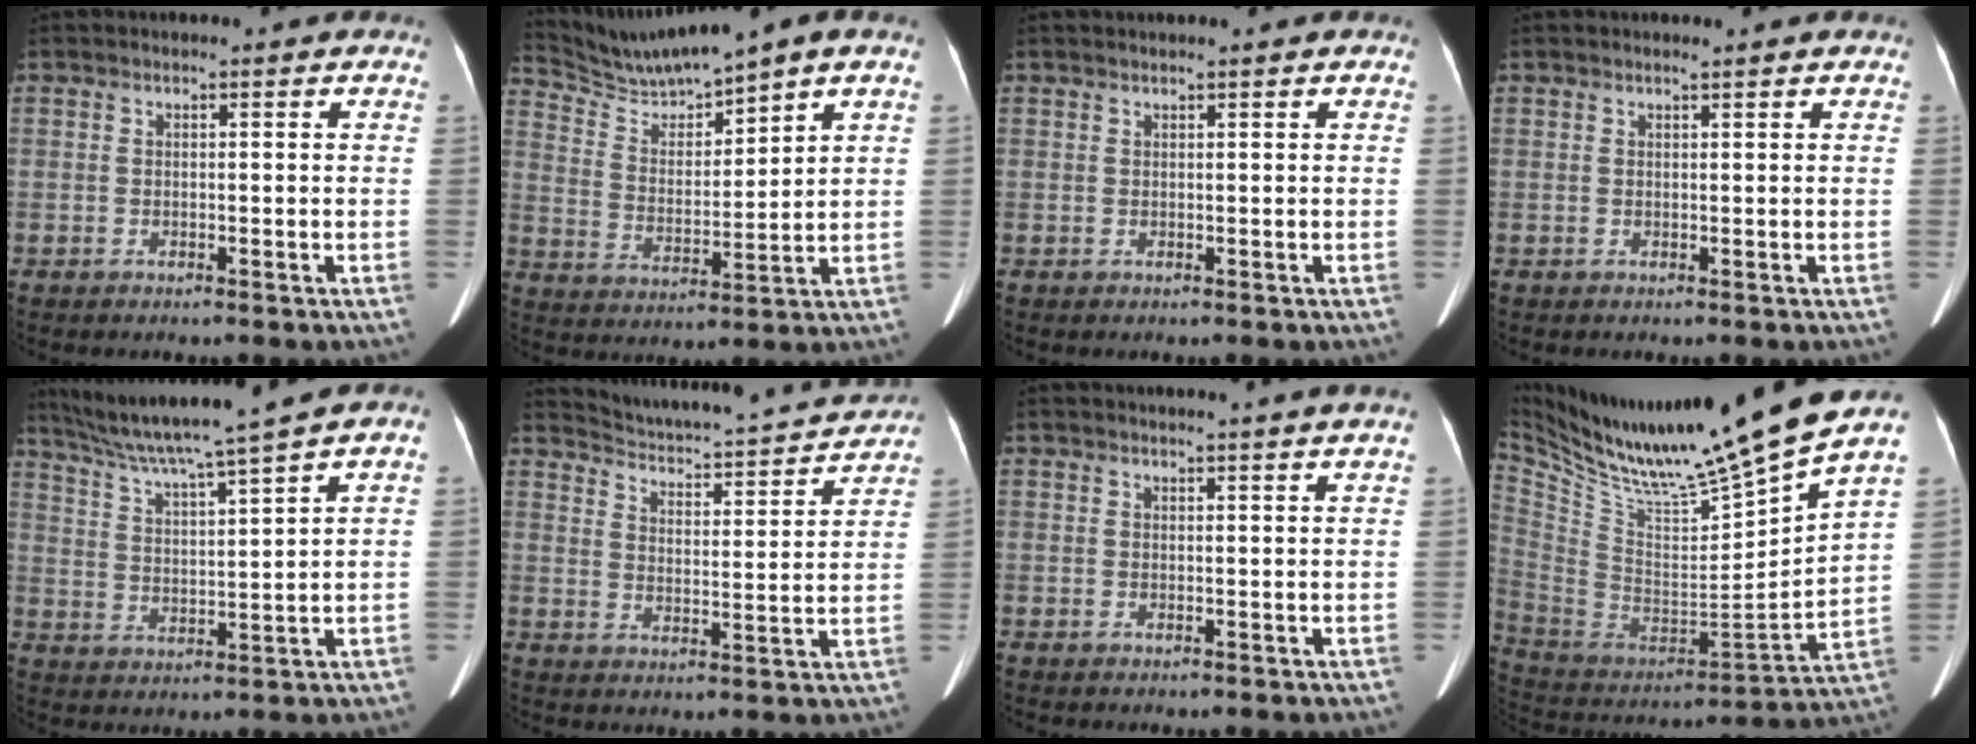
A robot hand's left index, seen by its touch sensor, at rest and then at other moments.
{"total": 8.4, "force": [7.9, -1.0, 2.6], "torque": [-0.068, 0.008, 0.167]}
{"total": 0.9, "force": [0.8, -0.2, 0.4], "torque": [-0.009, 0.012, 0.020]}
{"total": 0.7, "force": [0.6, -0.1, 0.3], "torque": [-0.012, 0.008, 0.015]}
{"total": 11.4, "force": [9.3, -2.1, 6.4], "torque": [-0.112, 0.012, 0.167]}
{"total": 16.1, "force": [15.6, 1.3, 3.7], "torque": [-0.063, -0.019, 0.209]}
{"total": 5.1, "force": [4.6, -1.2, 2.0], "torque": [-0.023, 0.008, 0.043]}
{"total": 26.8, "force": [21.7, -1.2, 15.7], "torque": [-0.276, -0.047, 0.362]}